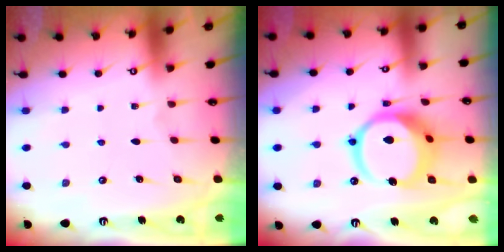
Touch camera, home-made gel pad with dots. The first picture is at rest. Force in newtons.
{"total": 15.2, "press": 15.1, "slide": 1.8}